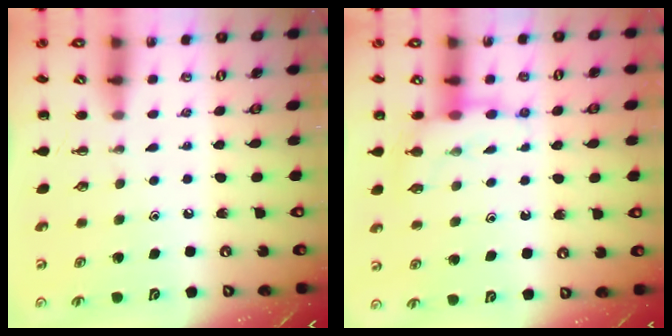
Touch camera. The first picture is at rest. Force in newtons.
{"total": 8.5, "press": 8.4, "slide": 0.7}